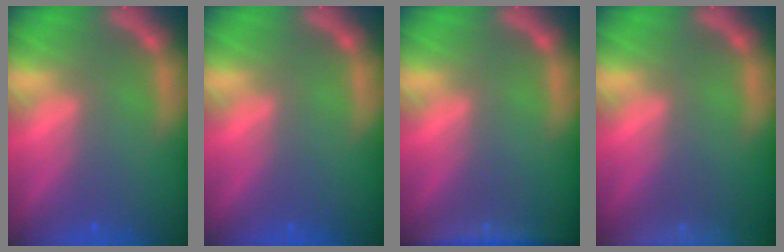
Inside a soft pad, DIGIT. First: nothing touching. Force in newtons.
{"total": 0.0}
{"total": 5.0}
{"total": 10.0}